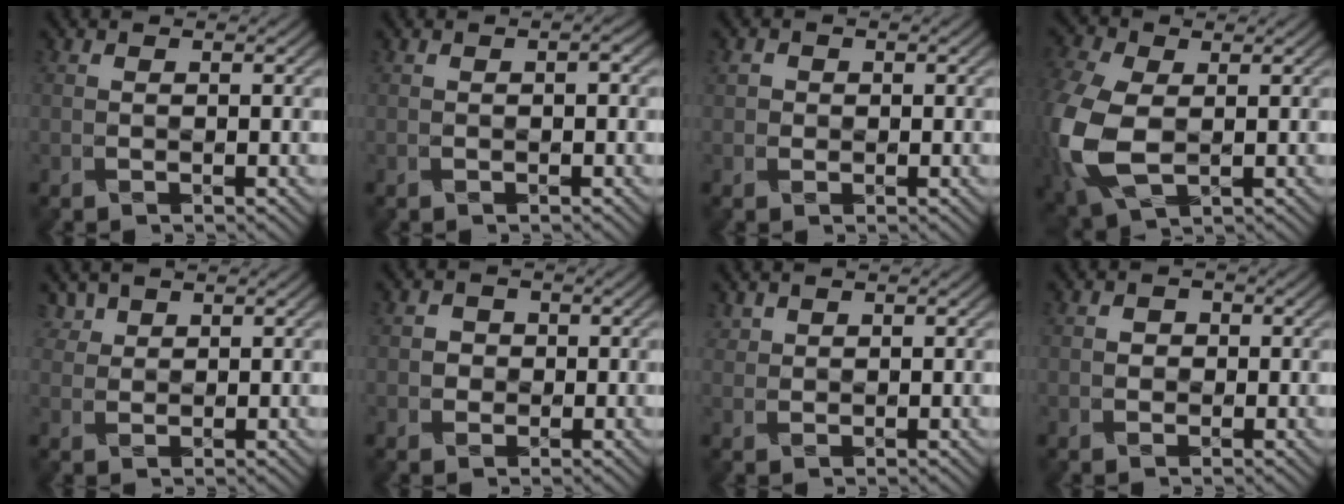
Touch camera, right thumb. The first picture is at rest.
{"total": 1.2, "force": [0.1, 0.3, 1.2], "torque": [-0.016, 0.005, -0.001]}
{"total": 1.1, "force": [0.2, 1.0, -0.2], "torque": [0.005, -0.002, 0.002]}
{"total": 11.4, "force": [-1.2, 7.7, 8.4], "torque": [-0.260, -0.018, -0.017]}
{"total": 2.2, "force": [1.9, 1.0, 0.4], "torque": [-0.012, 0.003, 0.045]}
{"total": 1.5, "force": [-0.3, 1.4, -0.3], "torque": [0.012, -0.004, -0.007]}
{"total": 1.2, "force": [1.1, 0.4, -0.1], "torque": [-0.001, 0.002, 0.030]}
{"total": 0.9, "force": [-0.1, 0.9, -0.1], "torque": [0.005, -0.003, -0.003]}